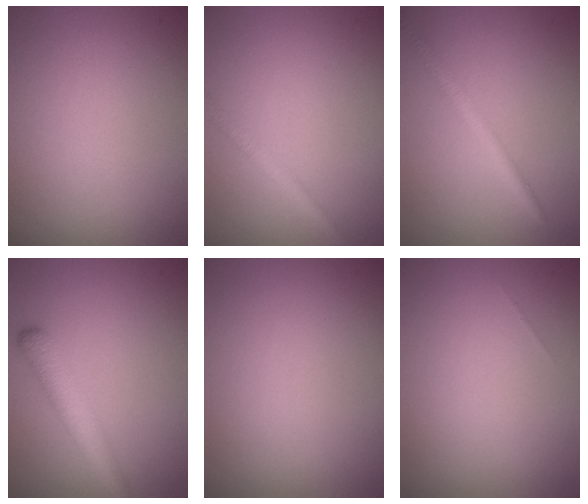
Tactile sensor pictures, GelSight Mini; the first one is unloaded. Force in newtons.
{"total": 1.6, "press": 1.6, "slide": 0.0}
{"total": 2.0, "press": 2.0, "slide": 0.1}
{"total": 4.0, "press": 4.0, "slide": 0.1}
{"total": 0.0}
{"total": 0.0}